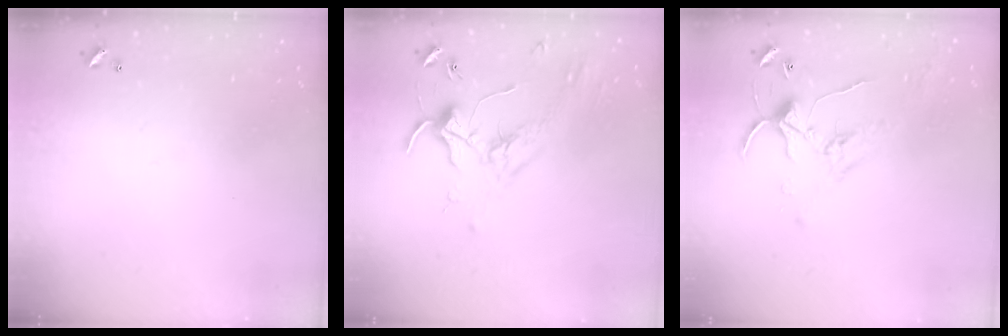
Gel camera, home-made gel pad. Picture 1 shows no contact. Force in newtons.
{"total": 1.7, "press": 1.7, "slide": 0.4}
{"total": 1.5, "press": 1.5, "slide": 0.3}